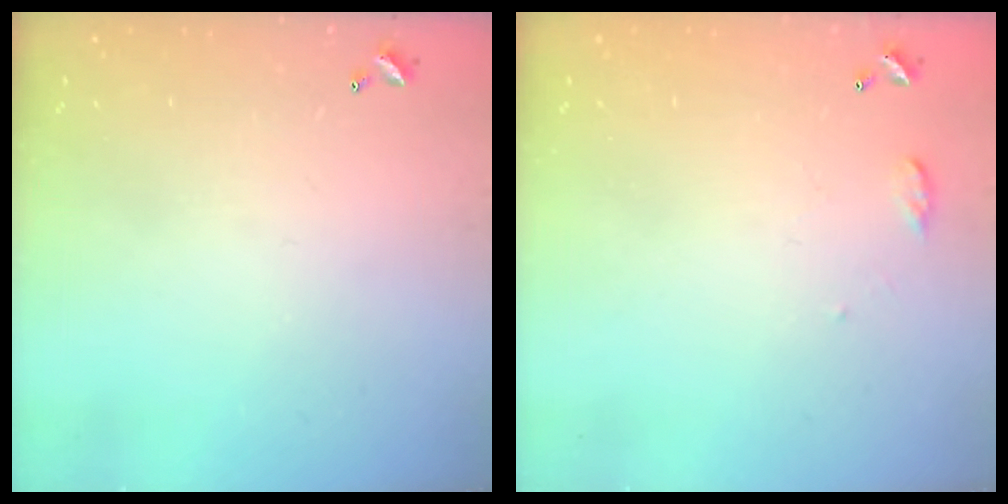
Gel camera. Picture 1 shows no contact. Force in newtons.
{"total": 5.9, "press": 5.8, "slide": 0.7}